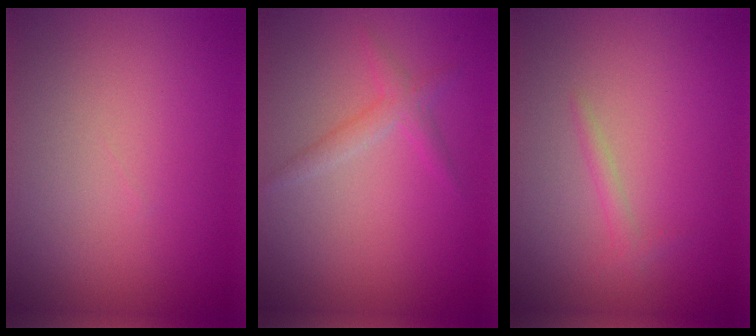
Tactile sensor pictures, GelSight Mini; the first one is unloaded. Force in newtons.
{"total": 1.6, "press": 1.6, "slide": 0.1}
{"total": 1.0, "press": 1.0, "slide": 0.1}